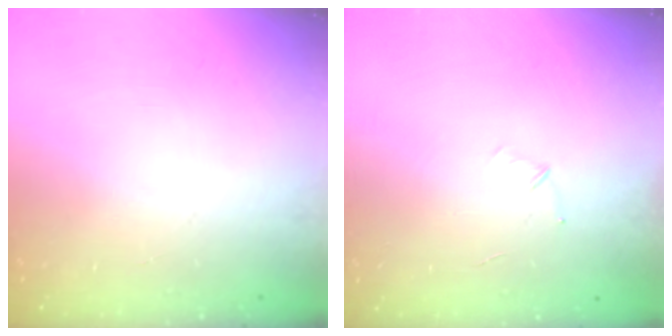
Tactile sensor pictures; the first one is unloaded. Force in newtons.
{"total": 3.8, "press": 3.7, "slide": 1.0}